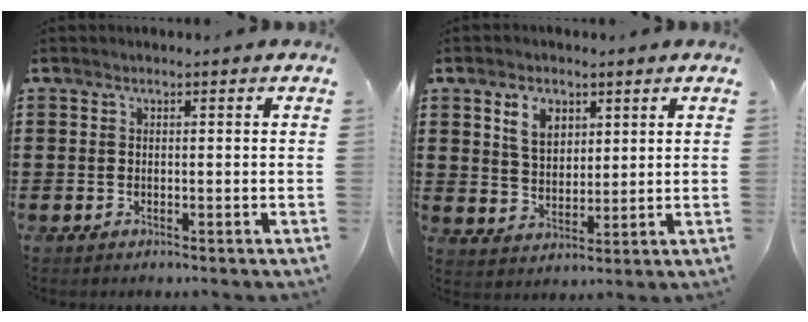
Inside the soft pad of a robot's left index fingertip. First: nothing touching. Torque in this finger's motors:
{"motor_torque": [1.39, -0.63, 0.54, 0.07]}